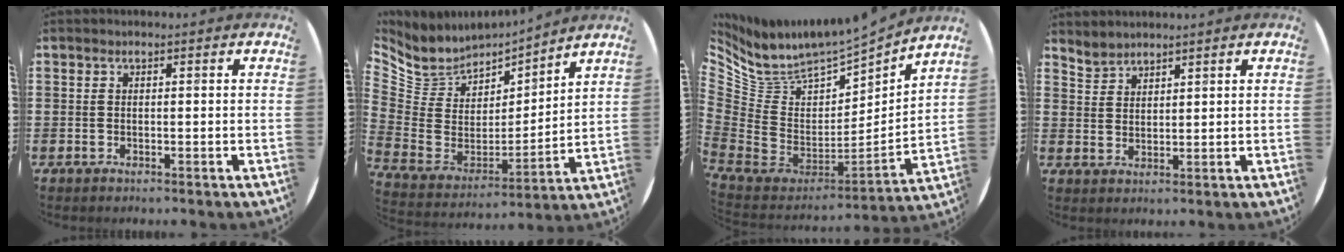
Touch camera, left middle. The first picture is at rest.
{"total": 7.1, "force": [6.3, 3.3, -0.2], "torque": [-0.046, -0.059, 0.113]}
{"total": 6.1, "force": [5.5, 2.6, 0.3], "torque": [-0.058, -0.073, 0.092]}
{"total": 2.7, "force": [2.7, 0.4, -0.4], "torque": [0.003, -0.006, 0.052]}